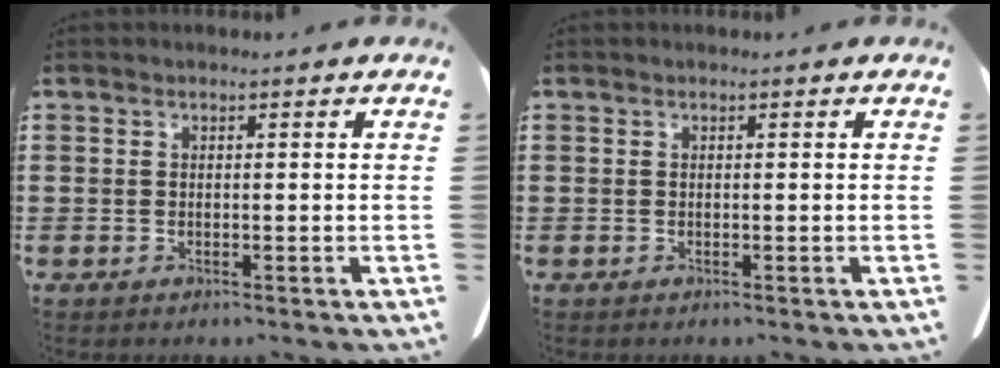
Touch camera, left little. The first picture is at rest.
{"total": 0.0}